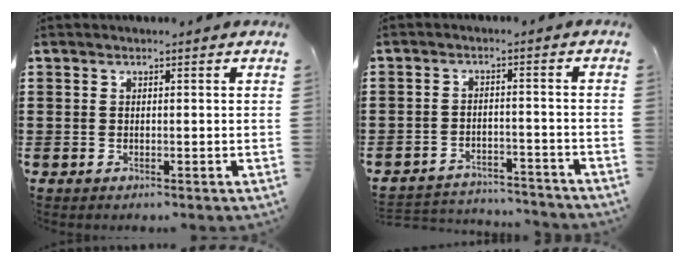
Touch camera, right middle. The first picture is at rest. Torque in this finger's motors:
{"motor_torque": [0.06, -0.01, -0.13, -0.17]}